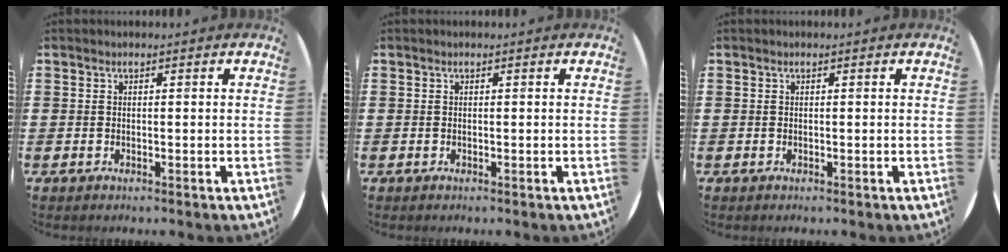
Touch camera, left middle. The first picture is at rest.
{"total": 0.0}
{"total": 0.0}